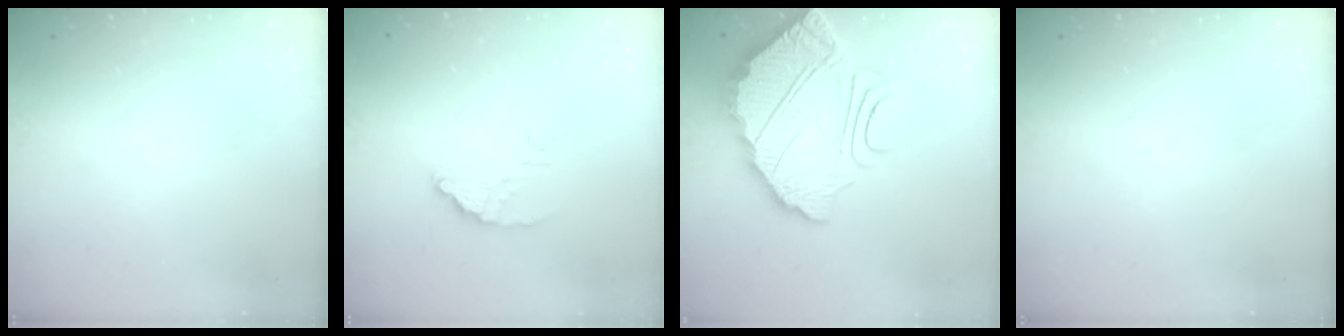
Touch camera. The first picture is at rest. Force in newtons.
{"total": 3.6, "press": 3.6, "slide": 0.1}
{"total": 13.4, "press": 13.4, "slide": 1.0}
{"total": 0.0}